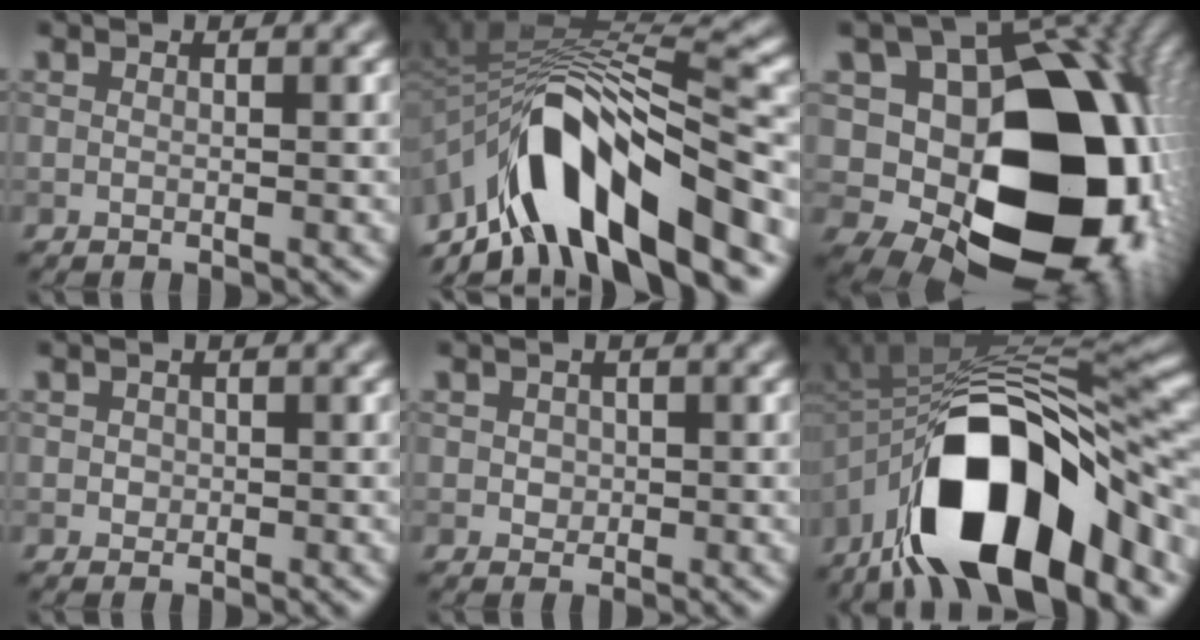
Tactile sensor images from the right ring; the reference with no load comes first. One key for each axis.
{"total": 12.1, "fx": -7.1, "fy": 4.0, "fz": 9.0, "tx": -0.139, "ty": 0.010, "tz": -0.126}
{"total": 18.8, "fx": -1.6, "fy": 13.6, "fz": 12.9, "tx": -0.190, "ty": -0.034, "tz": 0.008}
{"total": 0.8, "fx": -0.1, "fy": 0.8, "fz": 0.2, "tx": -0.002, "ty": -0.005, "tz": 0.001}
{"total": 1.1, "fx": 0.0, "fy": 1.0, "fz": 0.4, "tx": -0.010, "ty": -0.003, "tz": 0.002}
{"total": 15.3, "fx": -7.9, "fy": 6.4, "fz": 11.5, "tx": -0.182, "ty": -0.005, "tz": -0.134}